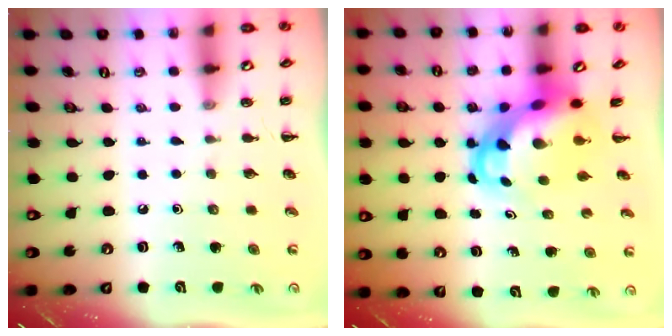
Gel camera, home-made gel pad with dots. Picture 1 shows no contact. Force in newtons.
{"total": 6.1, "press": 5.9, "slide": 1.4}